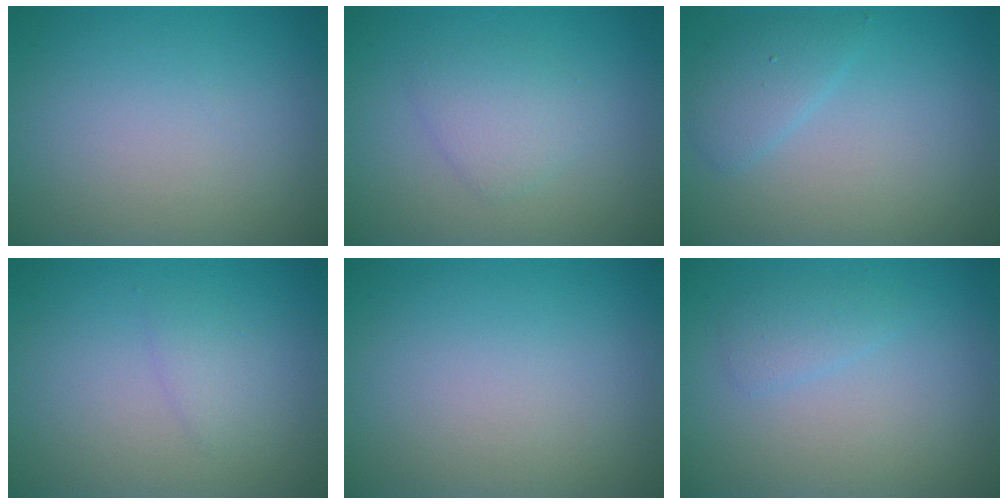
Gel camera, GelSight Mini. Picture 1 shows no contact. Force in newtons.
{"total": 2.2, "press": 2.2, "slide": 0.1}
{"total": 1.9, "press": 1.9, "slide": 0.2}
{"total": 1.2, "press": 1.2, "slide": 0.1}
{"total": 0.0}
{"total": 1.4, "press": 1.4, "slide": 0.1}